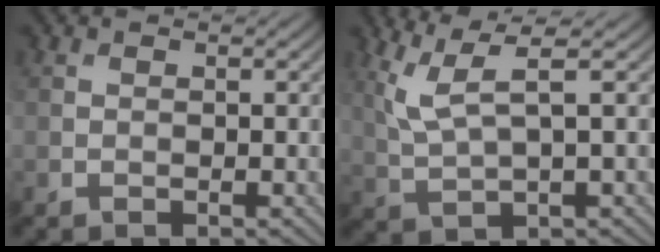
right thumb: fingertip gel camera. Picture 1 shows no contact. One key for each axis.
{"total": 6.2, "fx": 2.3, "fy": 1.5, "fz": 5.6, "tx": -0.130, "ty": 0.010, "tz": 0.054}